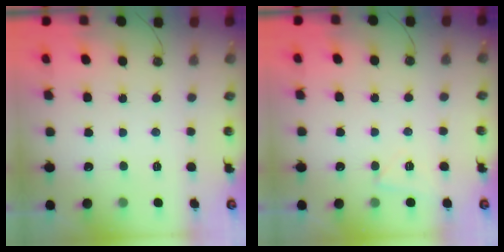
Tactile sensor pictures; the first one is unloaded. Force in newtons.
{"total": 3.8, "press": 3.1, "slide": 2.3}